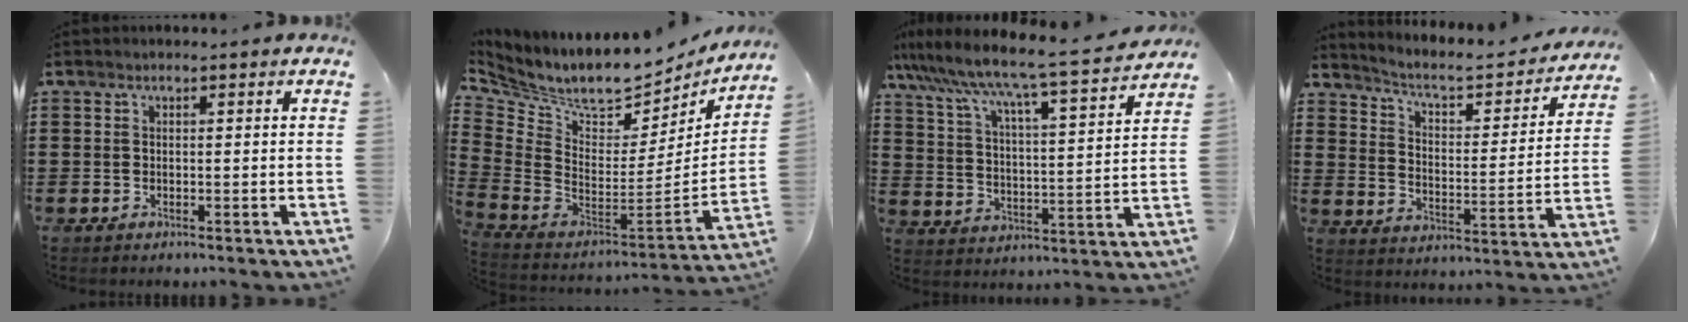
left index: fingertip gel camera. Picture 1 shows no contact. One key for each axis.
{"total": 7.5, "fx": 6.6, "fy": 2.1, "fz": 3.0, "tx": -0.084, "ty": -0.077, "tz": 0.107}
{"total": 6.5, "fx": 5.9, "fy": -0.6, "fz": 2.7, "tx": -0.081, "ty": -0.055, "tz": 0.089}
{"total": 3.9, "fx": 3.3, "fy": 0.9, "fz": 1.9, "tx": -0.059, "ty": -0.026, "tz": 0.044}